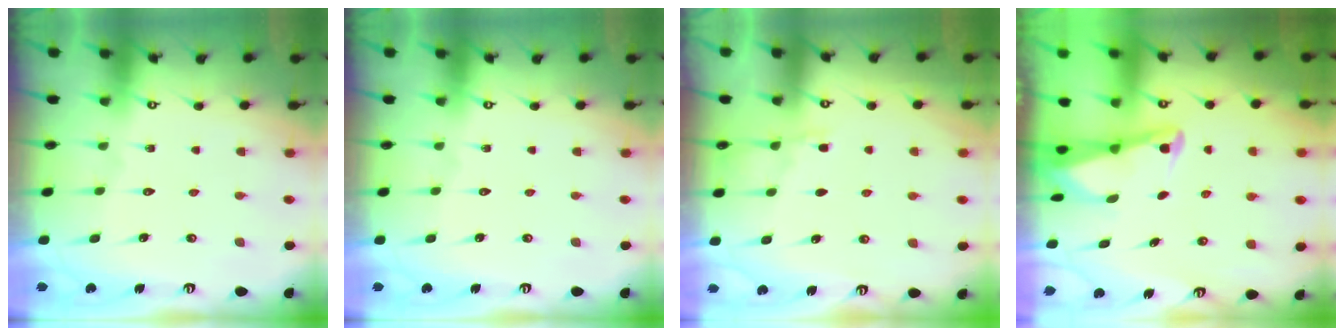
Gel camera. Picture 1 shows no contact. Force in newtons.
{"total": 0.0}
{"total": 5.0, "press": 4.9, "slide": 0.7}
{"total": 2.3, "press": 2.3, "slide": 0.2}